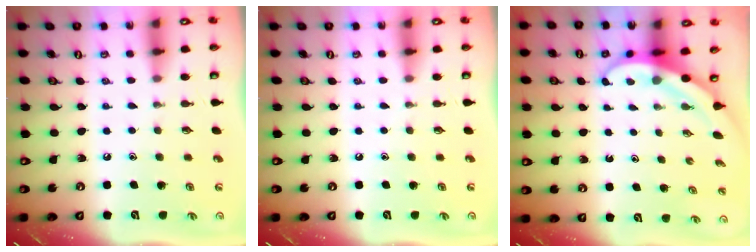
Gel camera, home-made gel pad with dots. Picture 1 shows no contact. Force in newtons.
{"total": 0.0}
{"total": 3.9, "press": 3.8, "slide": 0.3}